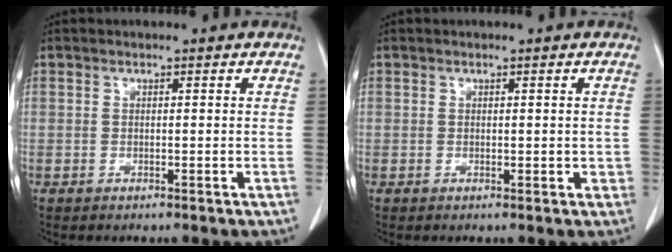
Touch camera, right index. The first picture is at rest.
{"total": 1.3, "force": [0.0, 0.9, 1.0], "torque": [-0.006, 0.000, 0.002]}